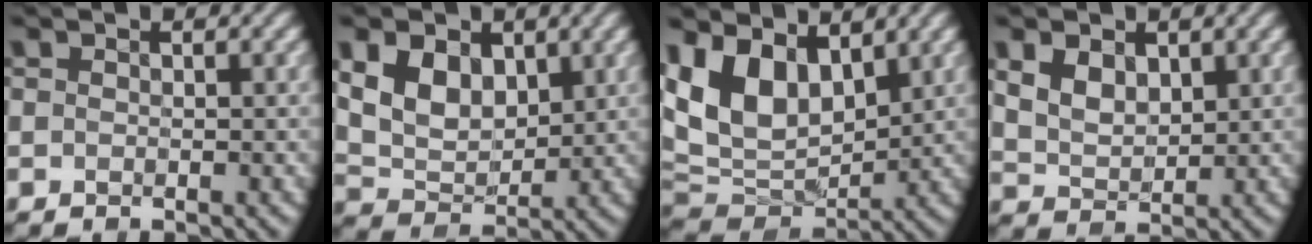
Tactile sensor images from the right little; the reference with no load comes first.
{"total": 5.4, "force": [1.6, 3.7, 3.5], "torque": [-0.075, -0.008, 0.027]}
{"total": 10.9, "force": [3.9, 6.7, 7.6], "torque": [-0.163, 0.000, 0.069]}
{"total": 3.1, "force": [1.0, 2.1, 2.0], "torque": [-0.053, -0.005, 0.024]}